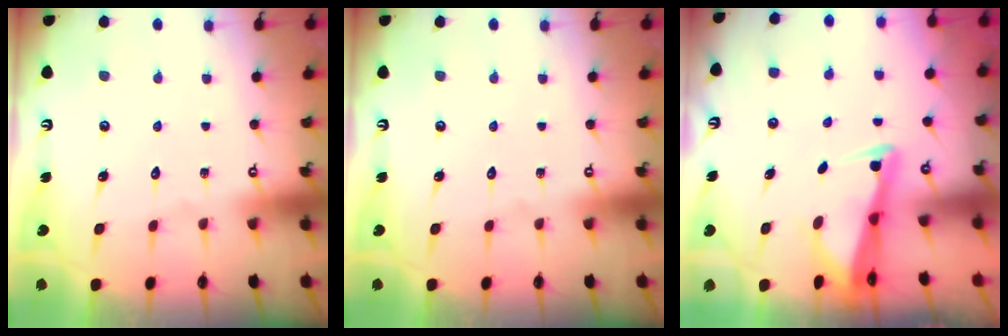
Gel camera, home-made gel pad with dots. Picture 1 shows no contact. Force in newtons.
{"total": 0.0}
{"total": 2.4, "press": 2.3, "slide": 0.5}